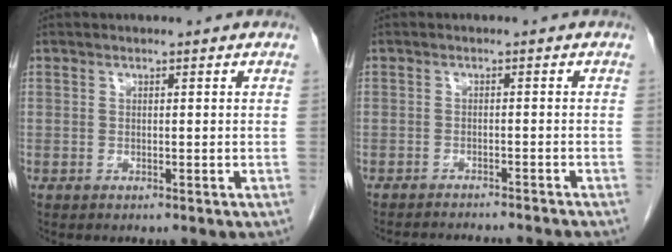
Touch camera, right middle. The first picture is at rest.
{"total": 9.7, "force": [-9.0, 0.3, 3.5], "torque": [-0.035, -0.014, -0.113]}